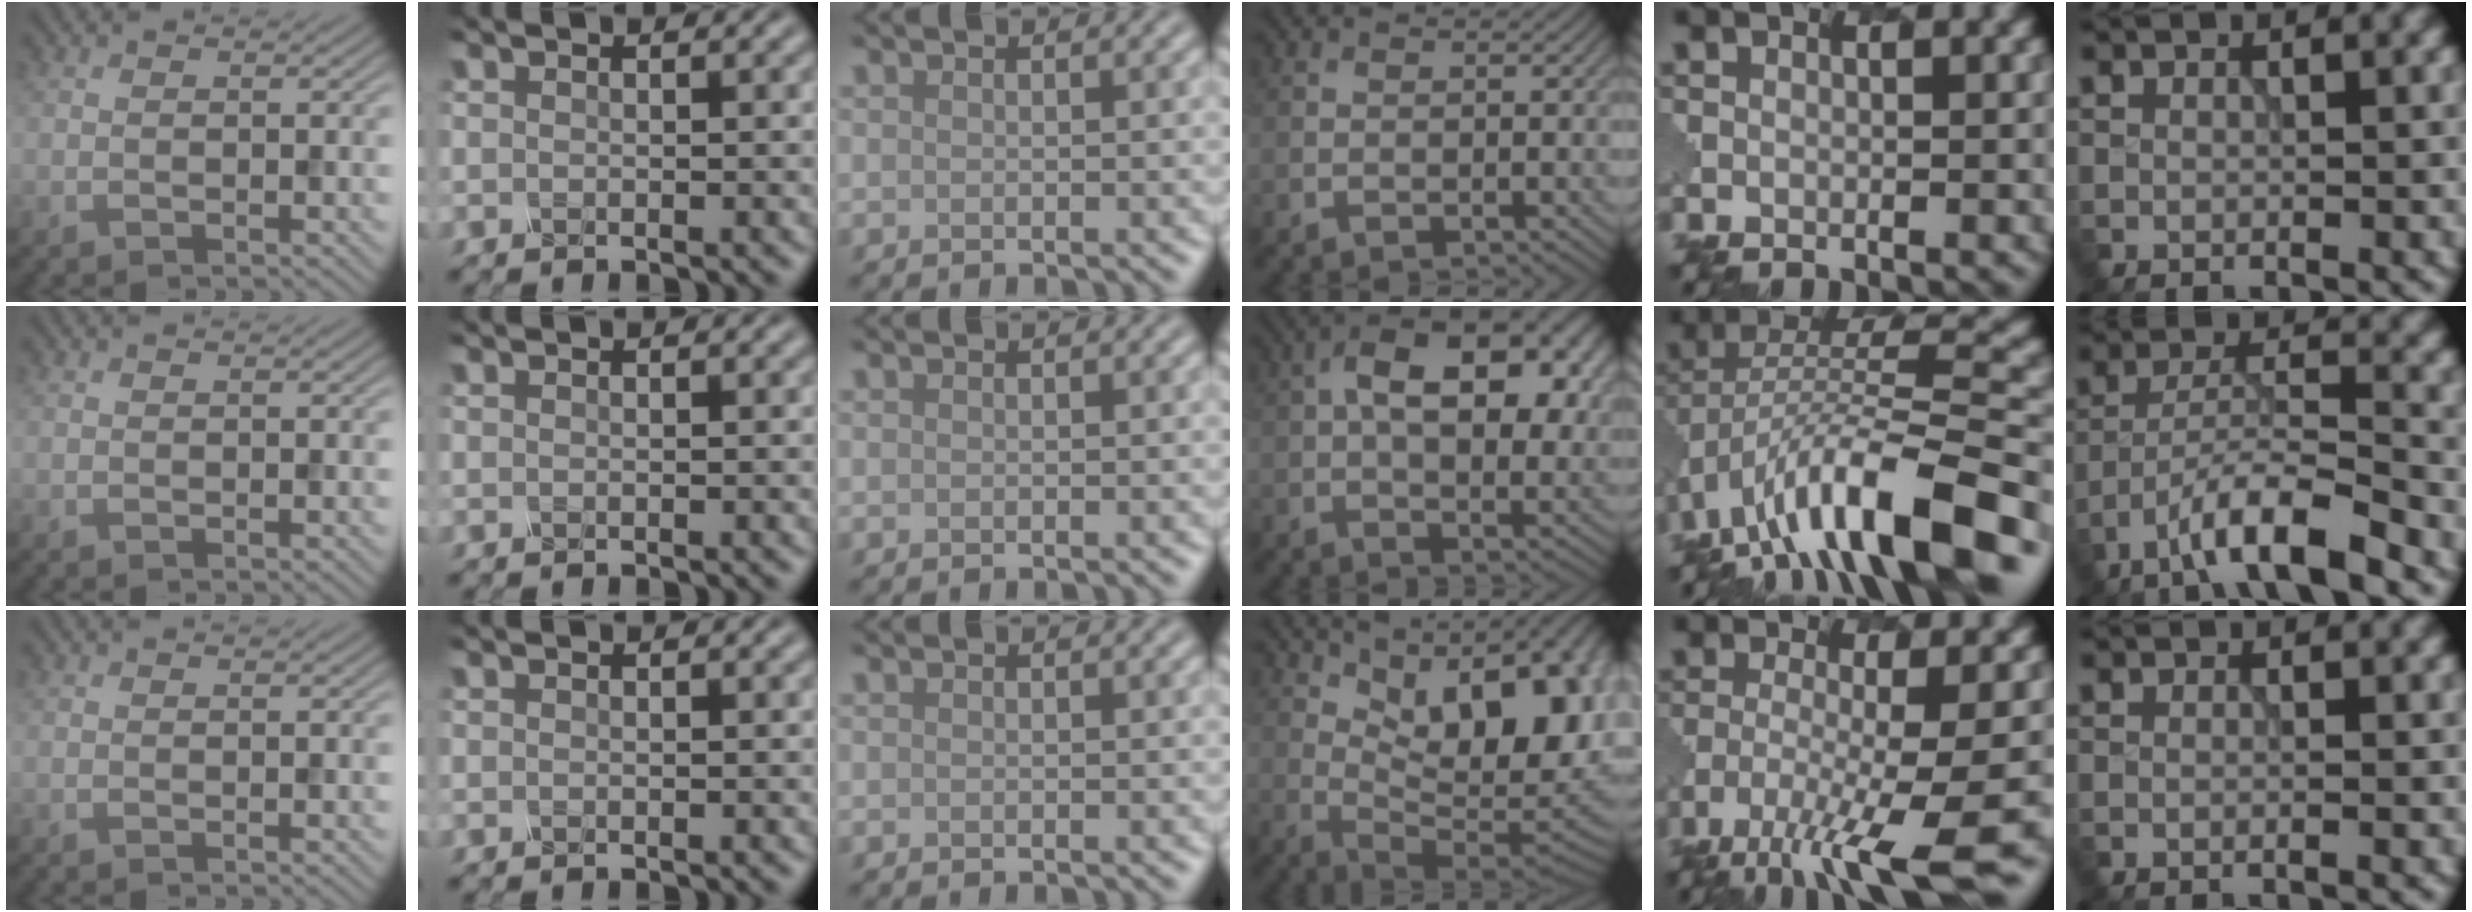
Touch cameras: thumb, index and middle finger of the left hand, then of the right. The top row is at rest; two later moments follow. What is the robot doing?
{"motion": "shake", "object": "salt shaker"}